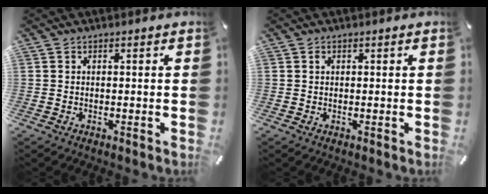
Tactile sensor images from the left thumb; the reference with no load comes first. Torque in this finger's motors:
{"motor_torque": [-0.13, 0.06, 0.01, -0.14, 0.07]}